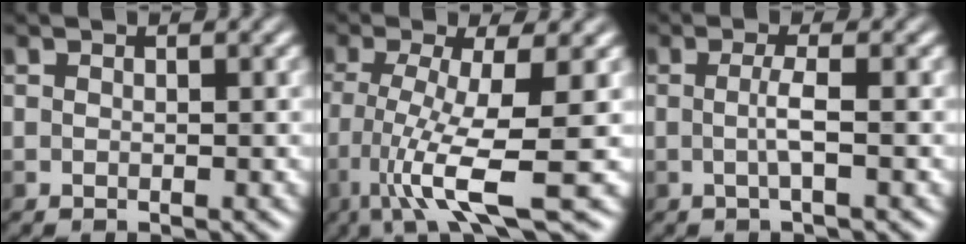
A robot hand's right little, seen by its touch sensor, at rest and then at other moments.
{"total": 7.6, "force": [-2.8, 0.9, 7.0], "torque": [-0.140, -0.007, -0.051]}
{"total": 1.4, "force": [-0.4, -0.5, 1.3], "torque": [-0.029, 0.002, -0.006]}